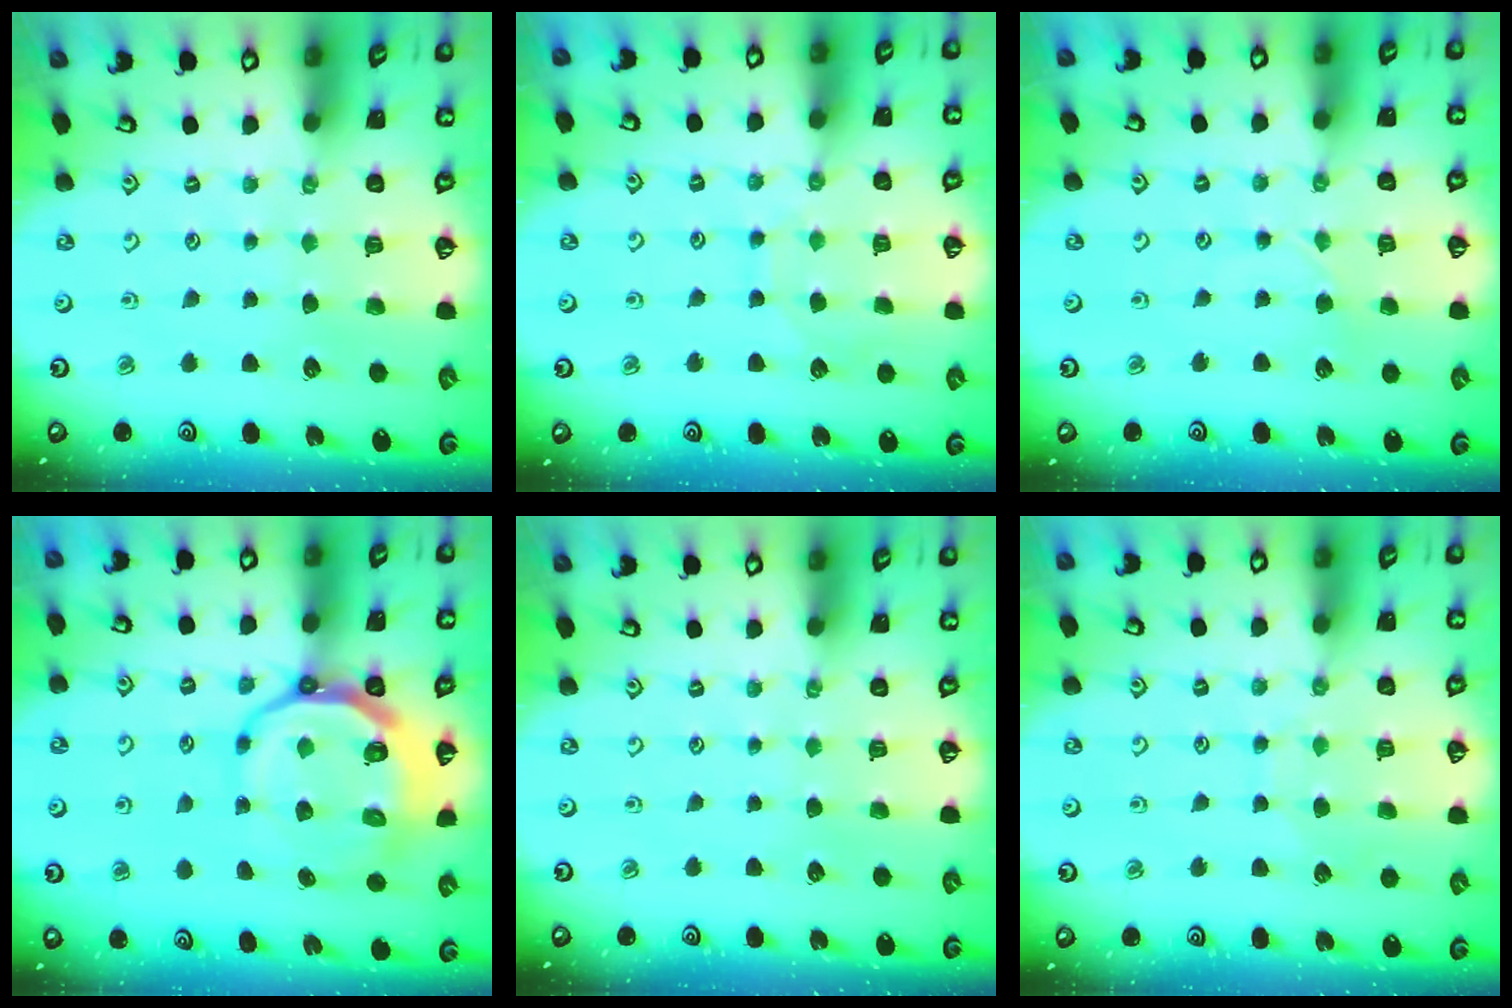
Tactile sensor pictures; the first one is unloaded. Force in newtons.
{"total": 6.8, "press": 6.8, "slide": 0.1}
{"total": 2.0, "press": 2.0, "slide": 0.2}
{"total": 13.0, "press": 12.4, "slide": 3.7}
{"total": 0.0}
{"total": 4.9, "press": 4.9, "slide": 0.5}